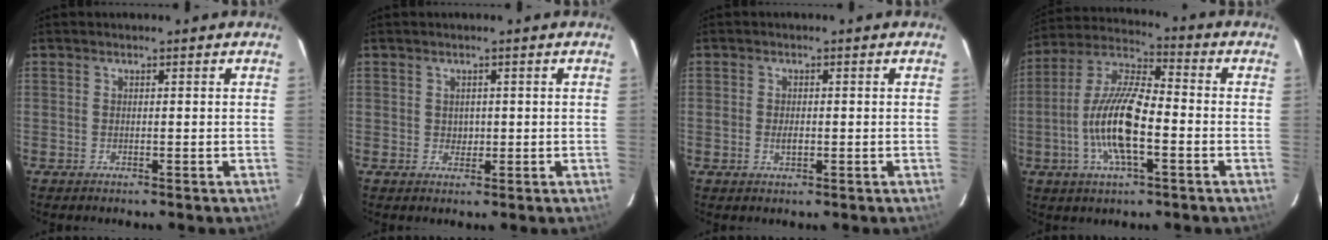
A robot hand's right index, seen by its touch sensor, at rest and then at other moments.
{"total": 1.4, "force": [0.3, 1.3, 0.4], "torque": [-0.003, 0.002, 0.007]}
{"total": 1.9, "force": [-0.3, 1.1, 1.5], "torque": [-0.027, 0.000, -0.006]}
{"total": 14.2, "force": [-3.4, 4.4, 13.0], "torque": [-0.268, 0.000, -0.070]}